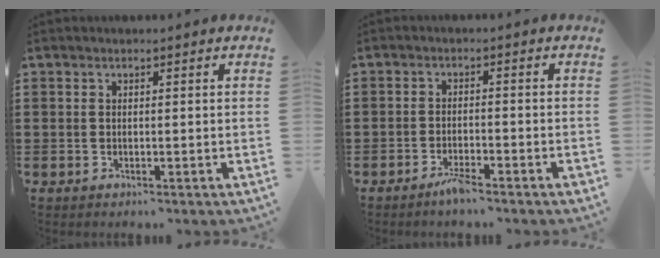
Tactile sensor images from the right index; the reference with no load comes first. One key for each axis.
{"total": 2.7, "fx": -2.2, "fy": 0.2, "fz": 1.6, "tx": -0.034, "ty": 0.000, "tz": -0.041}